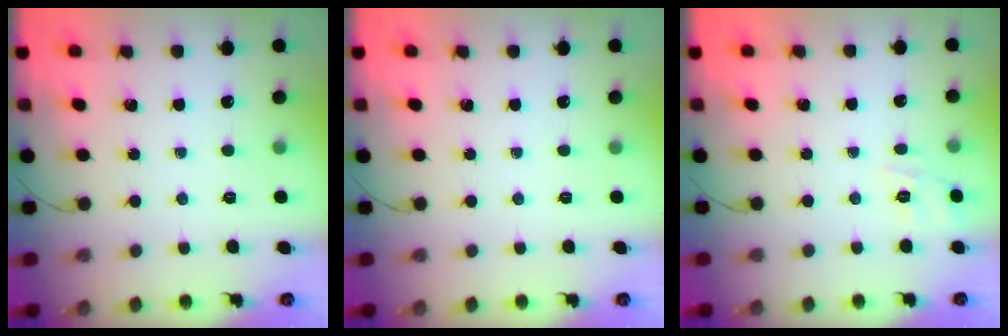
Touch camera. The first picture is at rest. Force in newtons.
{"total": 0.0}
{"total": 9.6, "press": 9.5, "slide": 1.5}